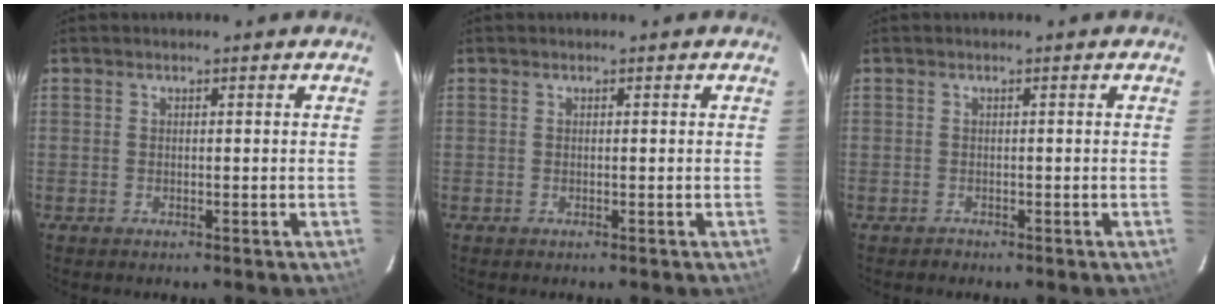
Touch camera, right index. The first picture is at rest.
{"total": 0.0}
{"total": 0.8, "force": [-0.6, 0.5, -0.3], "torque": [0.004, 0.006, -0.009]}